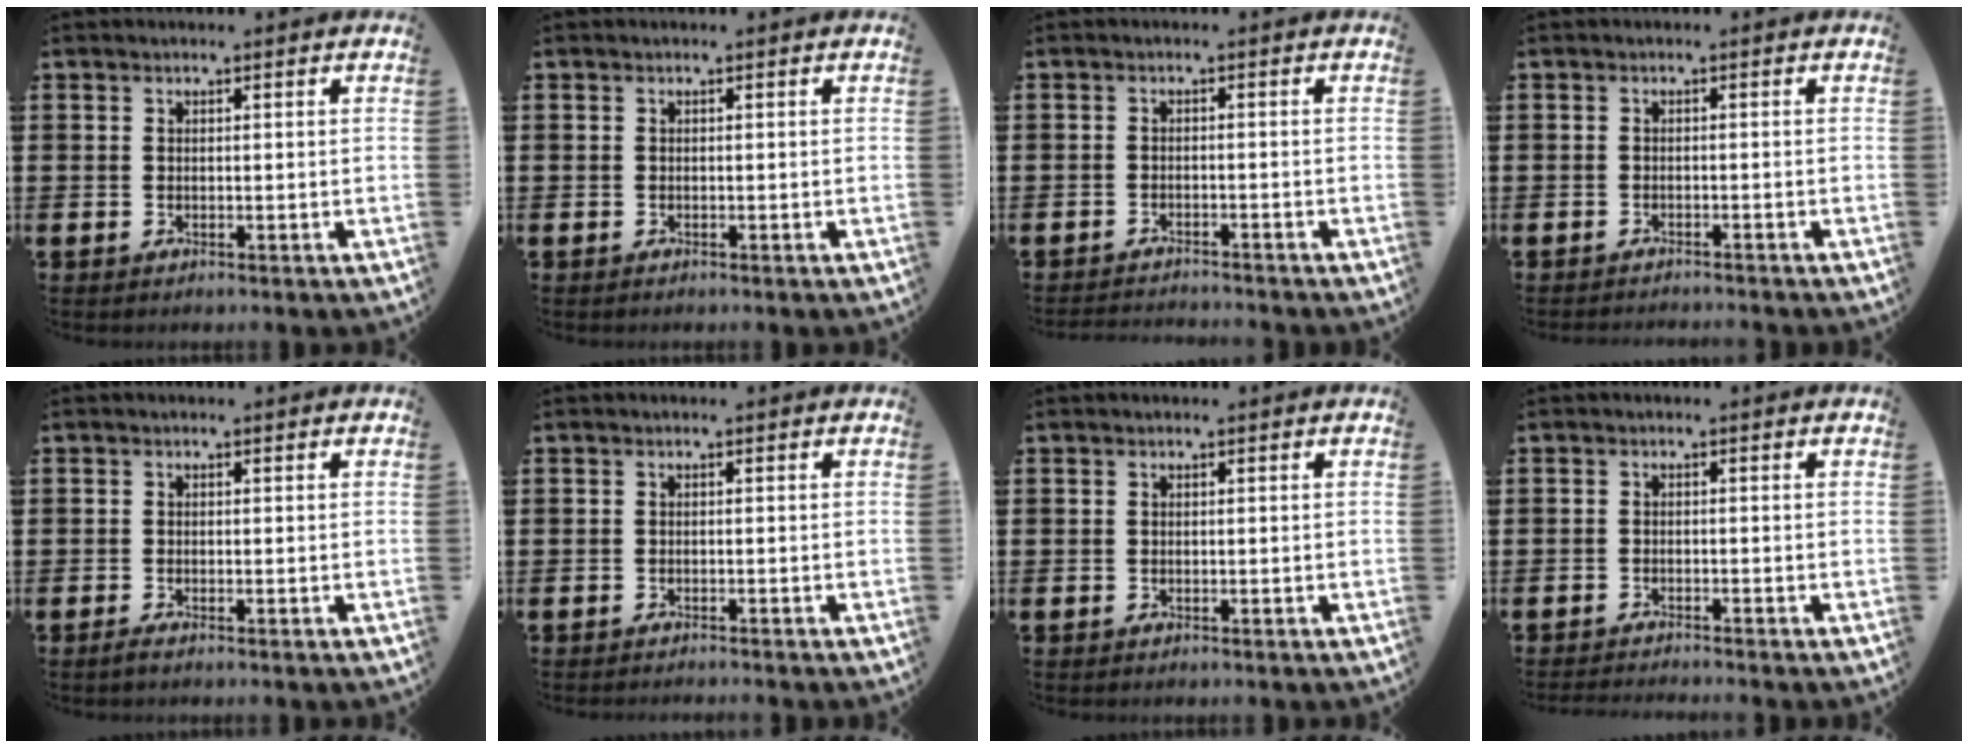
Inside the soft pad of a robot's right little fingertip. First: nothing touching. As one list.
[{"total": 0.0}, {"total": 1.5, "force": [-1.5, -0.1, -0.1], "torque": [-0.001, 0.004, -0.031]}, {"total": 0.9, "force": [-0.8, -0.1, 0.0], "torque": [0.000, 0.000, -0.018]}, {"total": 0.7, "force": [-0.4, 0.1, 0.6], "torque": [-0.001, -0.006, -0.009]}, {"total": 0.5, "force": [-0.5, -0.1, 0.0], "torque": [0.001, -0.002, -0.011]}, {"total": 0.0}, {"total": 1.0, "force": [-1.0, -0.2, 0.1], "torque": [-0.002, -0.002, -0.019]}]